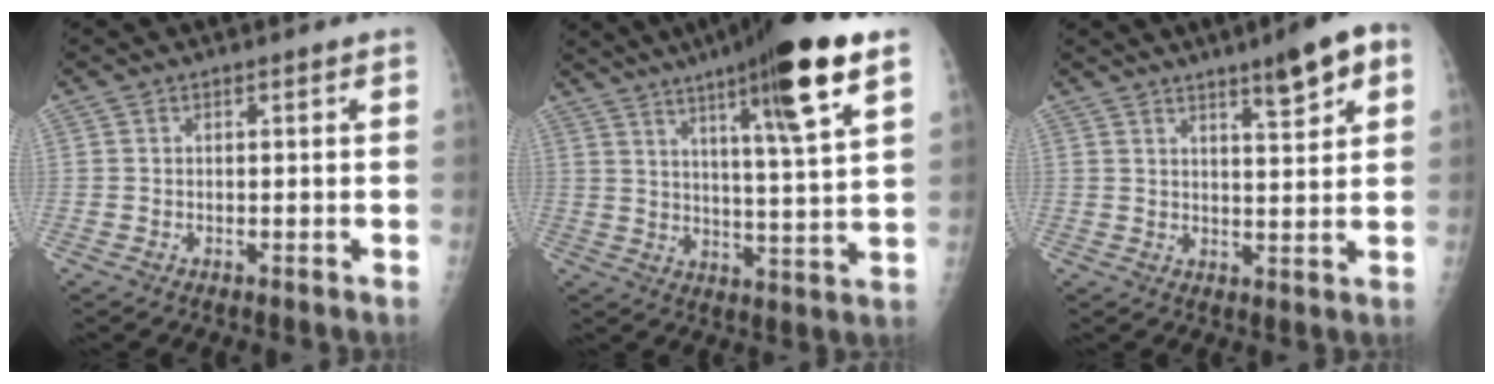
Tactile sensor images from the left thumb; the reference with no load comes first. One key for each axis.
{"total": 17.8, "fx": 9.9, "fy": 1.4, "fz": 14.8, "tx": -0.218, "ty": -0.042, "tz": 0.149}
{"total": 8.4, "fx": 4.5, "fy": 1.5, "fz": 6.9, "tx": -0.091, "ty": -0.014, "tz": 0.066}